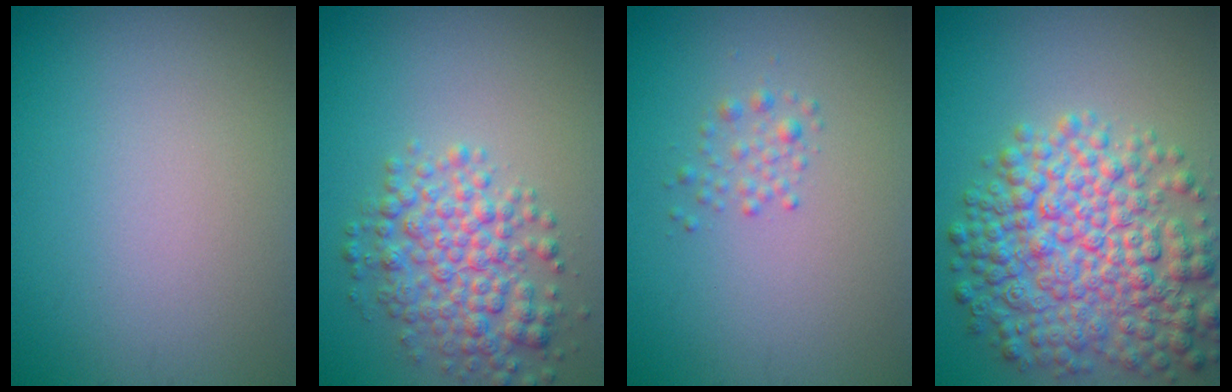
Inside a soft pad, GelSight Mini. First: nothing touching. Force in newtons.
{"total": 4.8, "press": 4.8, "slide": 0.1}
{"total": 1.3, "press": 1.3, "slide": 0.1}
{"total": 9.1, "press": 9.1, "slide": 0.3}